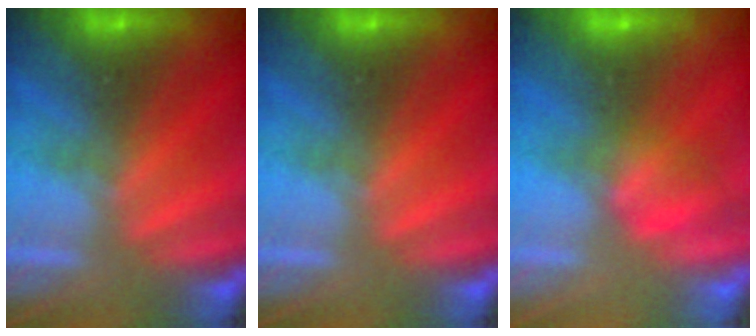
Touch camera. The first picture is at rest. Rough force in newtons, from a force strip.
{"total": 0.0}
{"total": 1.6}